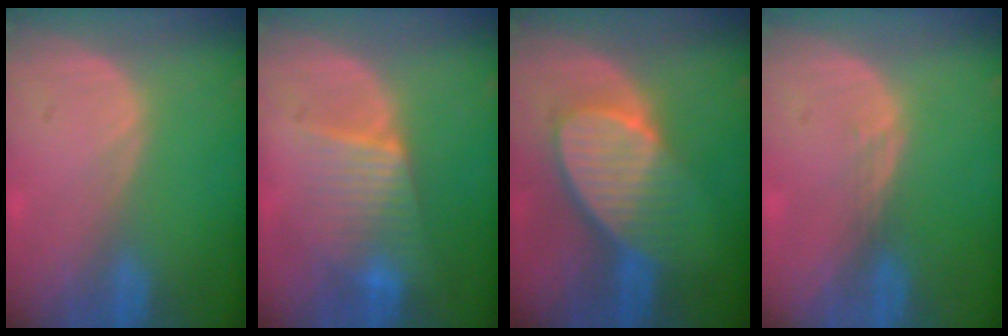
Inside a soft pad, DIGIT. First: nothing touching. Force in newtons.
{"total": 6.4, "press": 6.3, "slide": 1.0}
{"total": 8.3, "press": 7.7, "slide": 3.1}
{"total": 1.1, "press": 0.9, "slide": 0.7}